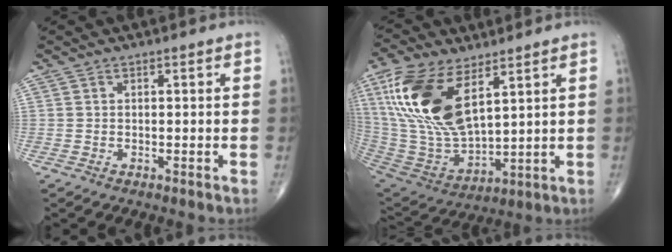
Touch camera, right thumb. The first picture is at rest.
{"total": 20.4, "force": [8.6, 9.5, 15.9], "torque": [-0.327, -0.035, 0.175]}